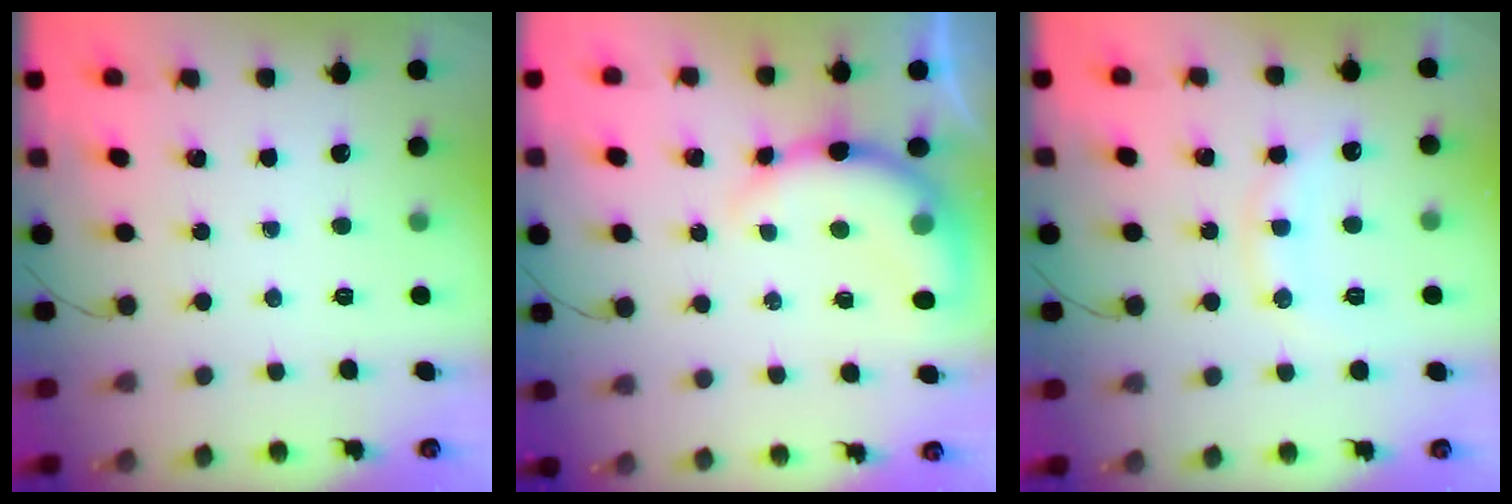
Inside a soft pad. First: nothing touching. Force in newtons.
{"total": 10.0, "press": 9.9, "slide": 1.0}
{"total": 10.6, "press": 10.6, "slide": 0.9}